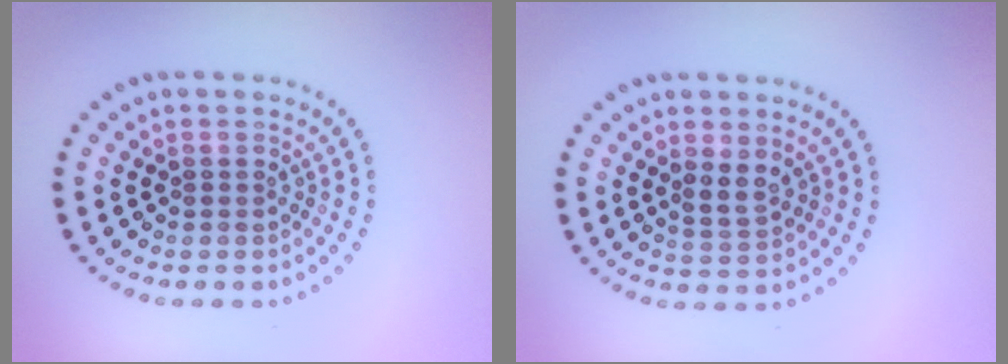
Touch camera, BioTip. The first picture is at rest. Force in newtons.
{"total": 1.7, "press": 1.4, "slide": 1.0}